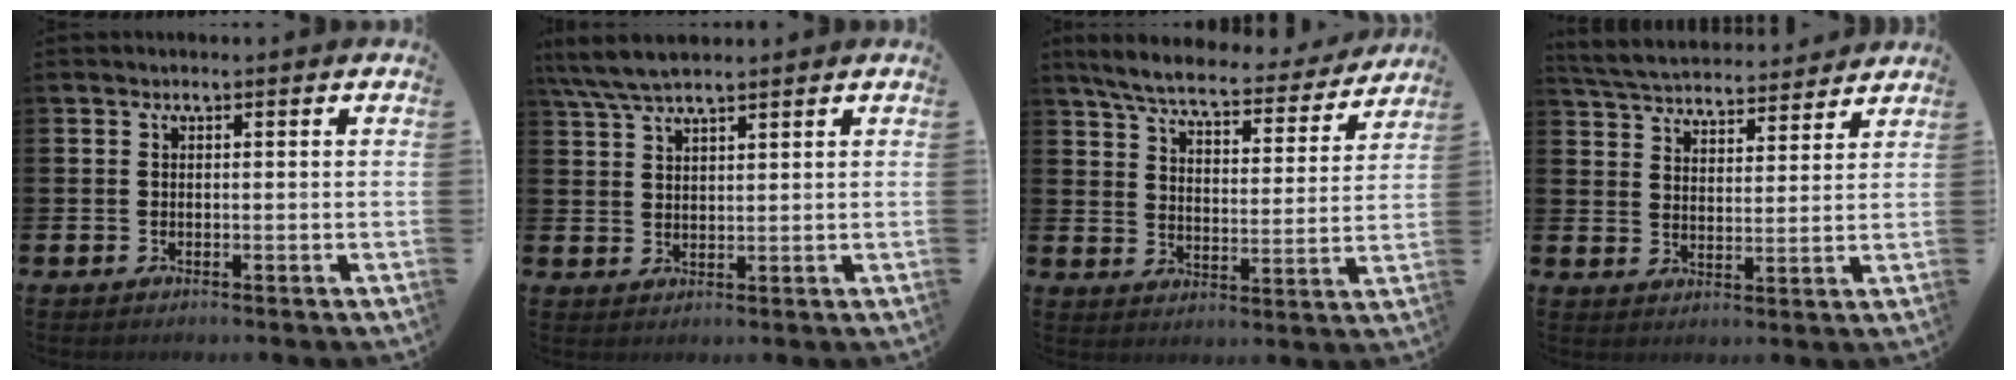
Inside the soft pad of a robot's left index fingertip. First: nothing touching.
{"total": 5.7, "force": [5.0, 1.0, 2.5], "torque": [-0.062, -0.010, 0.093]}
{"total": 6.9, "force": [6.4, 1.0, 2.5], "torque": [-0.075, -0.041, 0.106]}
{"total": 5.3, "force": [5.2, 0.9, 0.4], "torque": [-0.031, -0.039, 0.091]}